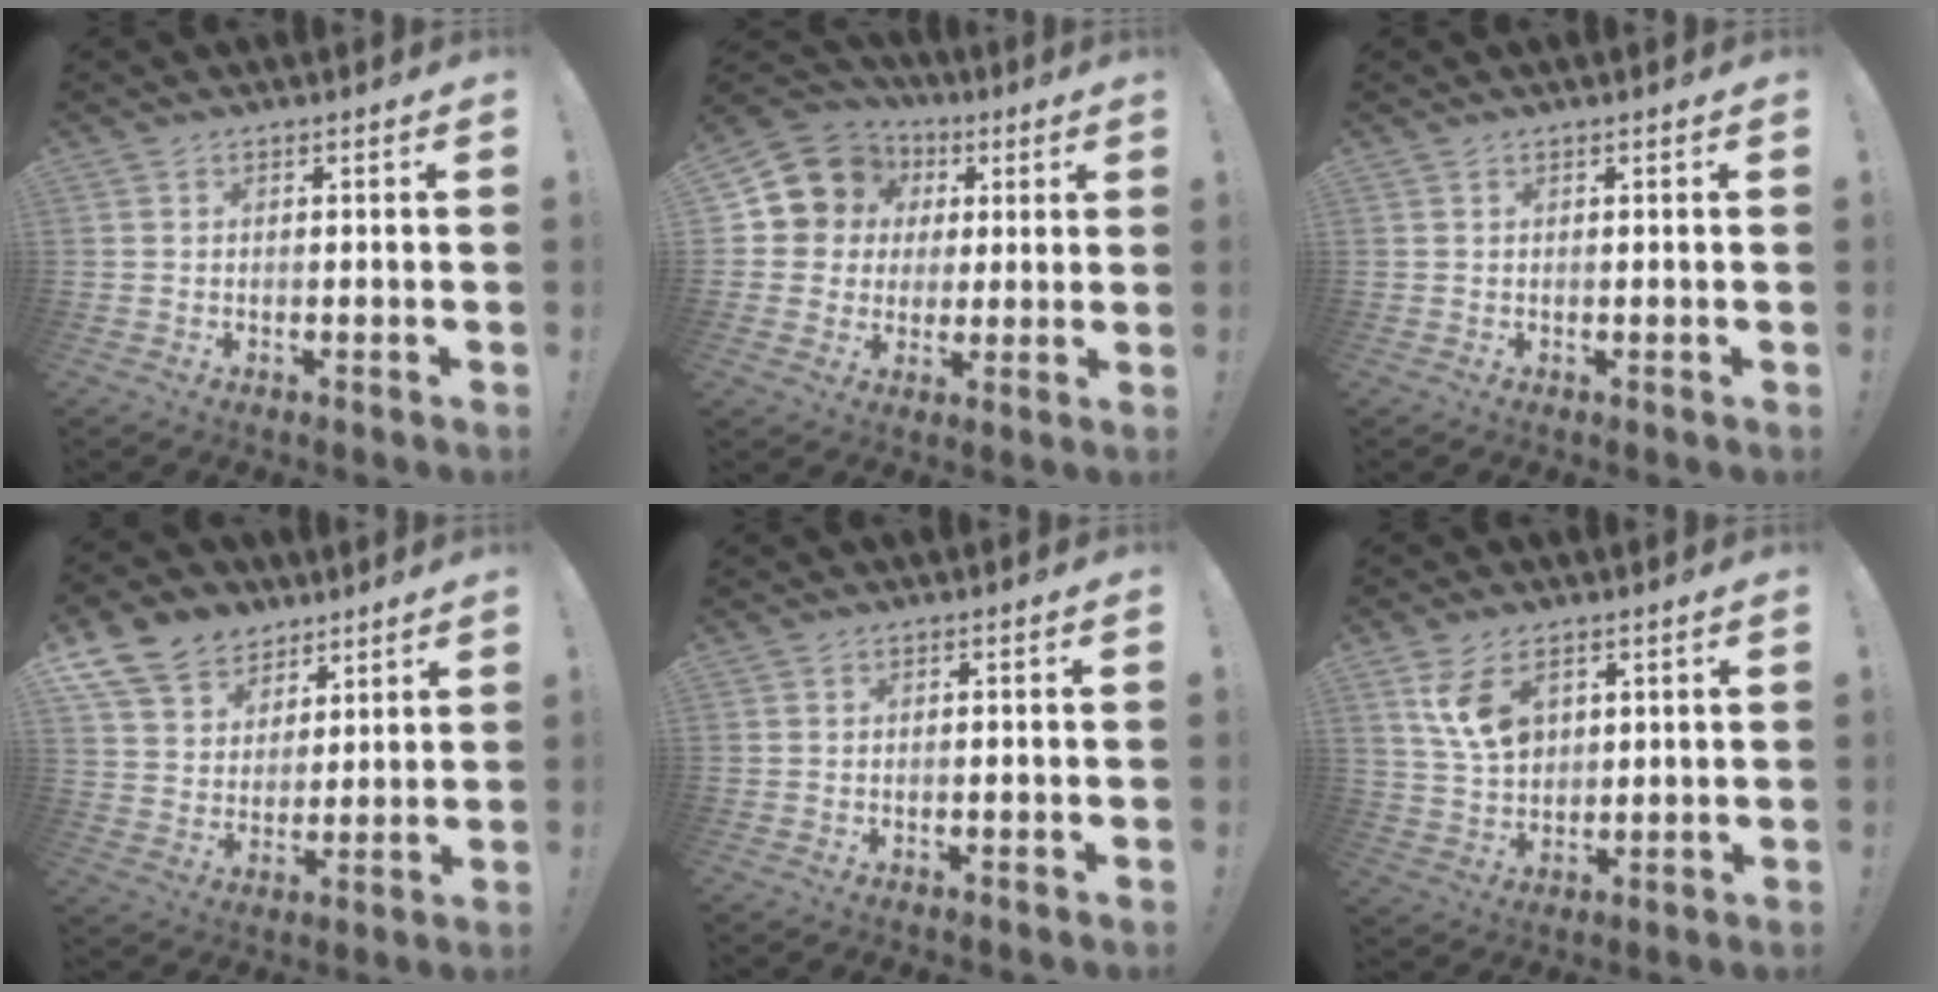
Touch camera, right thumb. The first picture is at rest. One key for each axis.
{"total": 12.1, "fx": 4.5, "fy": 10.6, "fz": 3.7, "tx": -0.057, "ty": -0.019, "tz": 0.098}
{"total": 0.0}
{"total": 12.4, "fx": 8.0, "fy": 8.8, "fz": 3.4, "tx": -0.061, "ty": -0.057, "tz": 0.159}
{"total": 0.7, "fx": 0.1, "fy": 0.0, "fz": -0.6, "tx": 0.002, "ty": 0.002, "tz": 0.002}
{"total": 10.4, "fx": 4.9, "fy": 6.5, "fz": 6.4, "tx": -0.115, "ty": -0.016, "tz": 0.095}